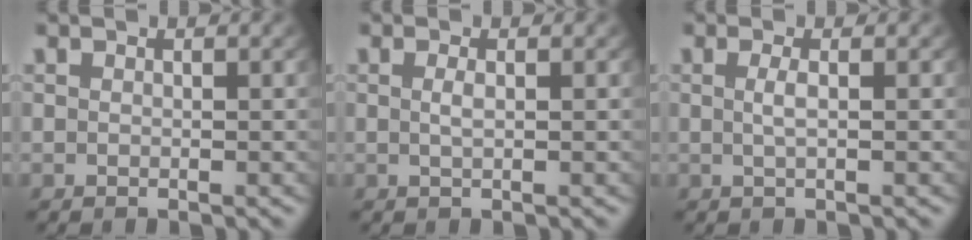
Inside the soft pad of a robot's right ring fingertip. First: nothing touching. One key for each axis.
{"total": 0.9, "fx": -0.1, "fy": -0.1, "fz": 0.9, "tx": -0.025, "ty": -0.010, "tz": 0.004}
{"total": 1.3, "fx": -0.1, "fy": -0.1, "fz": 1.2, "tx": -0.031, "ty": -0.008, "tz": 0.003}